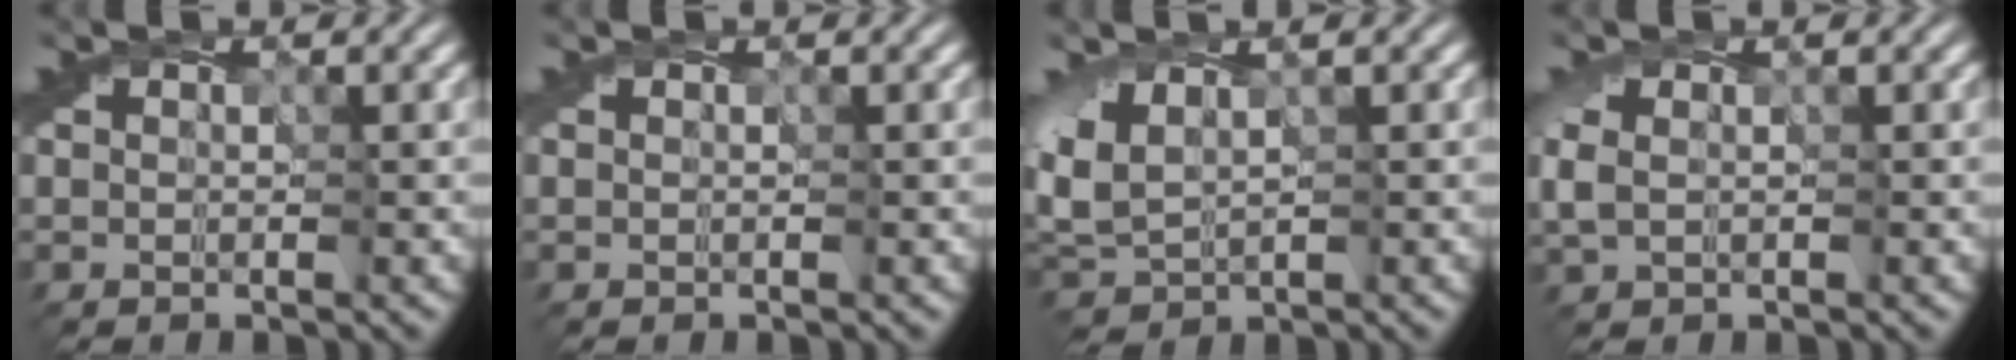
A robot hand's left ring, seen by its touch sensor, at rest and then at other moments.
{"total": 0.0}
{"total": 3.9, "force": [1.4, 2.2, 2.9], "torque": [-0.081, 0.003, 0.031]}
{"total": 1.6, "force": [0.2, 1.1, 1.2], "torque": [-0.035, 0.004, -0.001]}